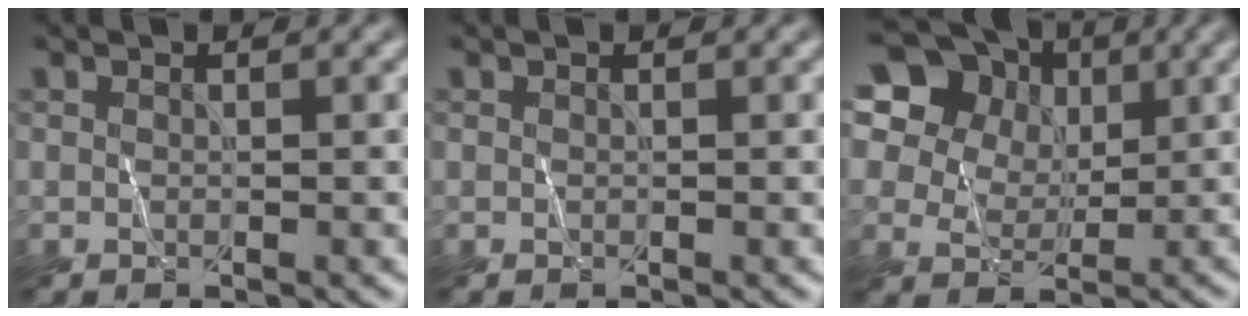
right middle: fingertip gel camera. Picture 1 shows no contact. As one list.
[{"total": 0.0}, {"total": 18.3, "force": [8.2, 14.6, 7.4], "torque": [-0.201, 0.057, 0.146]}]